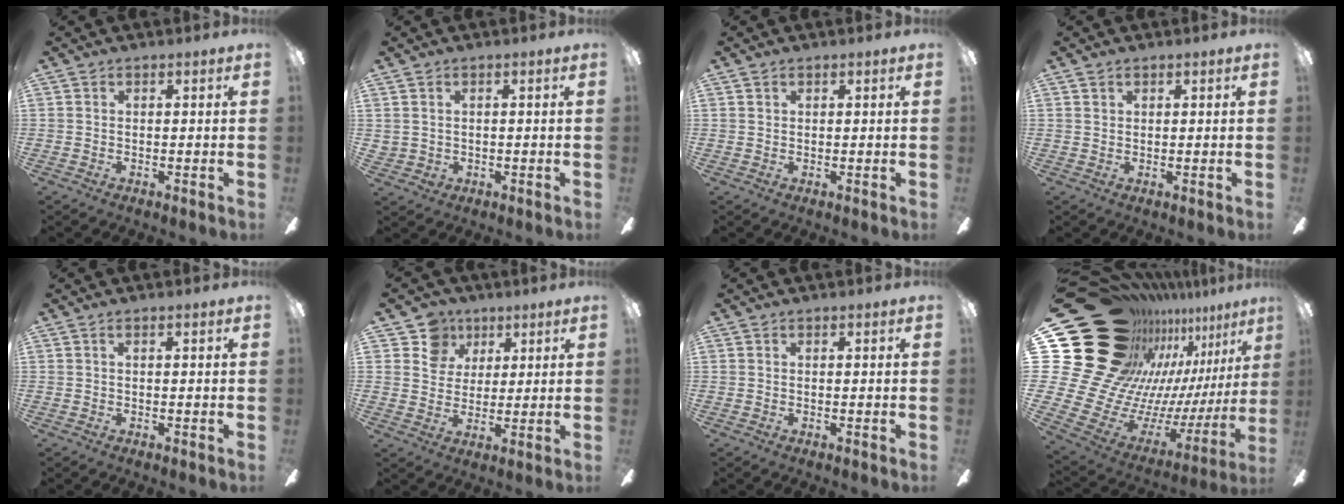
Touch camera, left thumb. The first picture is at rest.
{"total": 2.1, "force": [0.8, 1.9, 0.1], "torque": [-0.006, 0.003, 0.015]}
{"total": 1.0, "force": [0.6, 0.8, 0.1], "torque": [-0.001, 0.004, 0.011]}
{"total": 1.3, "force": [0.8, 1.0, 0.1], "torque": [-0.003, 0.003, 0.015]}
{"total": 0.0}
{"total": 8.6, "force": [4.7, 7.0, 1.3], "torque": [-0.030, -0.018, 0.088]}
{"total": 0.0}
{"total": 29.5, "force": [16.6, 18.9, 15.5], "torque": [-0.277, -0.175, 0.375]}